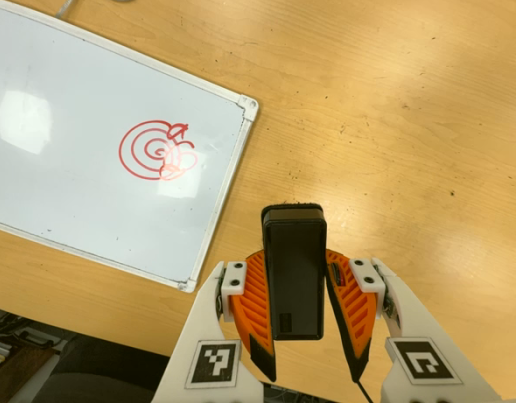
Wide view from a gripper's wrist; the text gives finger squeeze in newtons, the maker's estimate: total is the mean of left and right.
{"total": 7.4, "left": 5.7, "right": 9.0}